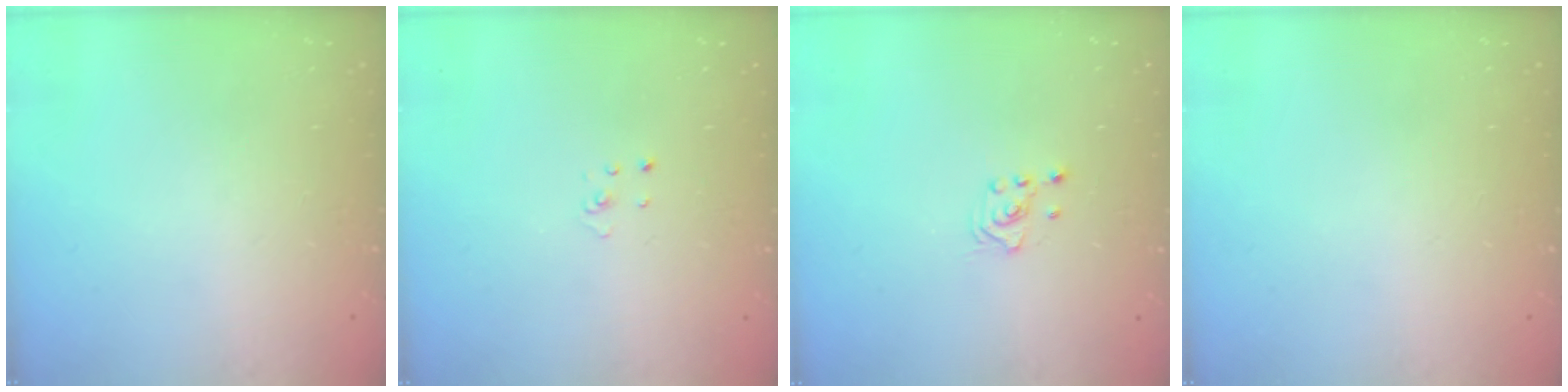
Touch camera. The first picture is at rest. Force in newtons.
{"total": 1.5, "press": 1.5, "slide": 0.1}
{"total": 1.6, "press": 1.5, "slide": 0.2}
{"total": 0.0}